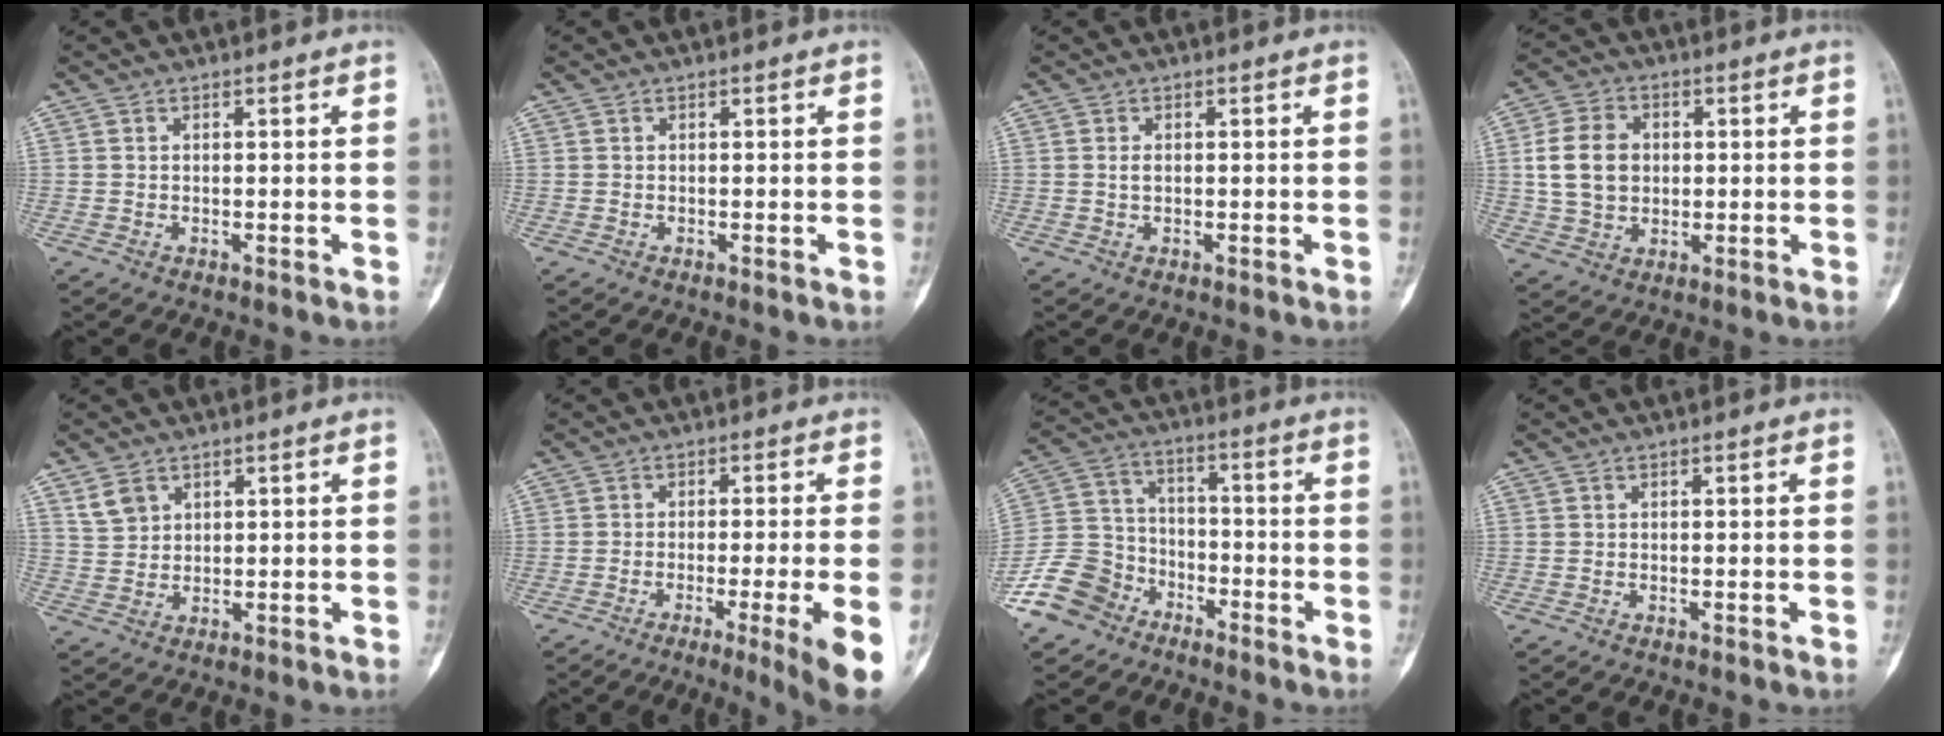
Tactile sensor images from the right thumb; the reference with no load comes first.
{"total": 0.0}
{"total": 1.1, "force": [0.1, 0.7, 0.8], "torque": [-0.015, 0.001, 0.001]}
{"total": 10.3, "force": [1.1, 8.0, 6.4], "torque": [-0.100, 0.008, 0.022]}
{"total": 4.1, "force": [2.5, 2.9, 1.5], "torque": [-0.019, -0.011, 0.057]}
{"total": 10.2, "force": [-4.2, -0.2, 9.2], "torque": [-0.139, -0.016, -0.063]}
{"total": 12.0, "force": [-8.1, 8.0, 3.6], "torque": [-0.064, 0.054, -0.166]}
{"total": 0.0}